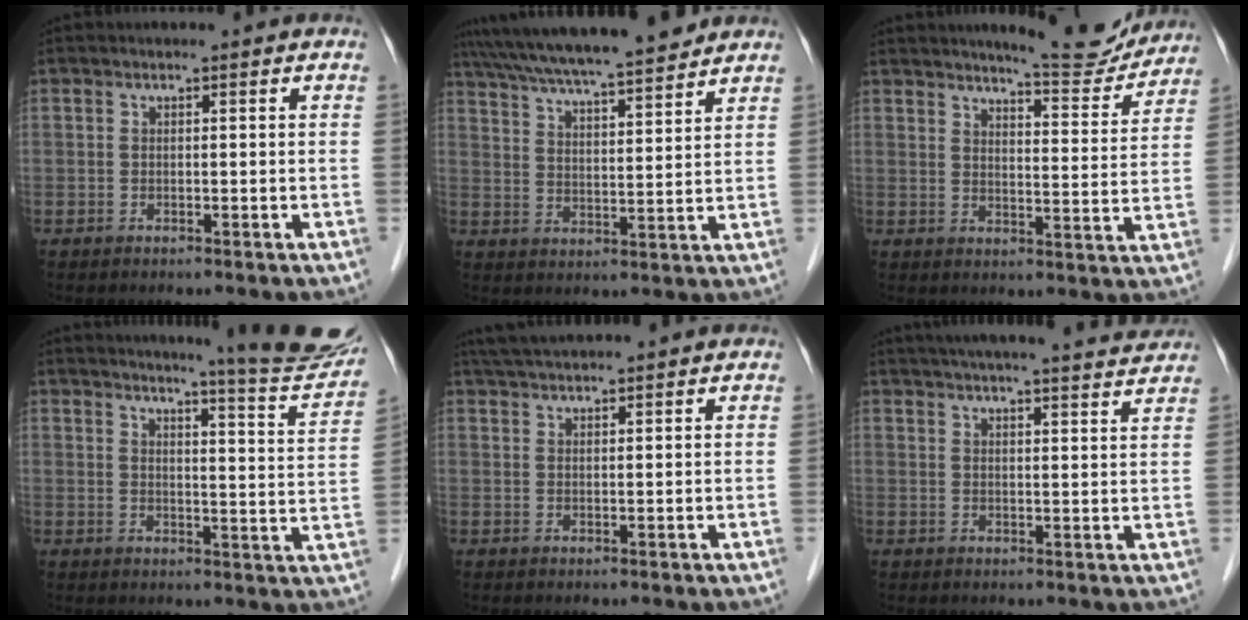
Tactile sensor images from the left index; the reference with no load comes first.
{"total": 17.8, "force": [15.7, 1.1, 8.2], "torque": [-0.142, 0.026, 0.241]}
{"total": 10.2, "force": [9.7, 1.1, 2.9], "torque": [-0.036, -0.021, 0.121]}
{"total": 13.7, "force": [12.9, -0.8, 4.4], "torque": [-0.055, -0.072, 0.144]}
{"total": 6.2, "force": [5.7, 0.3, 2.4], "torque": [-0.043, 0.037, 0.096]}
{"total": 20.1, "force": [18.5, 1.2, 7.8], "torque": [-0.120, 0.008, 0.236]}